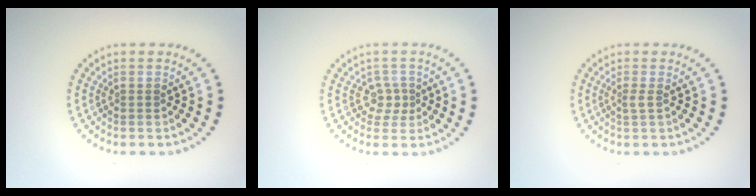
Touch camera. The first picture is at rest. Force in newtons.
{"total": 1.6, "press": 1.3, "slide": 1.0}
{"total": 0.8, "press": 0.6, "slide": 0.6}